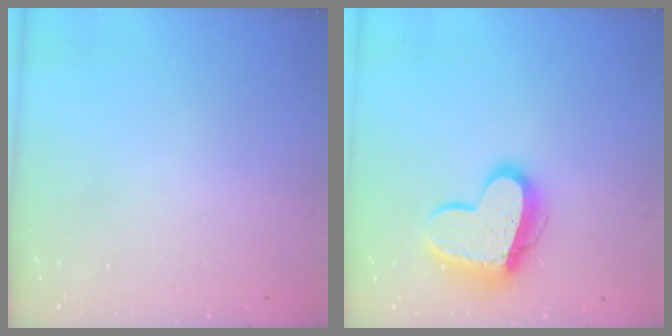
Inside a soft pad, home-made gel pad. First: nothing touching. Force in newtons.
{"total": 14.7, "press": 14.7, "slide": 1.3}